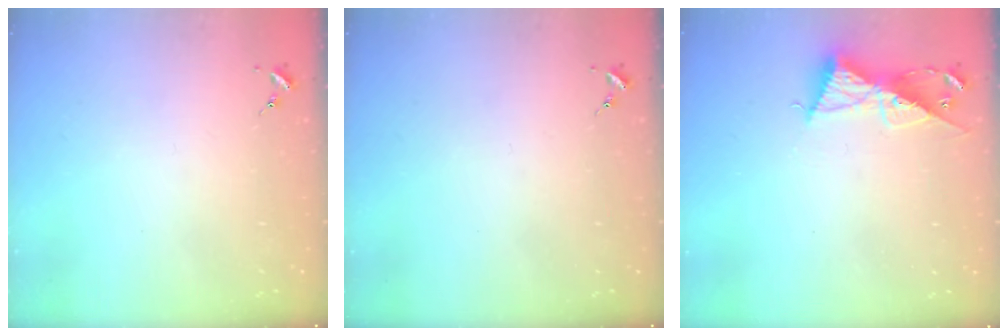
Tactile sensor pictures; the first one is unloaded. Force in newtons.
{"total": 0.0}
{"total": 9.9, "press": 9.8, "slide": 0.6}